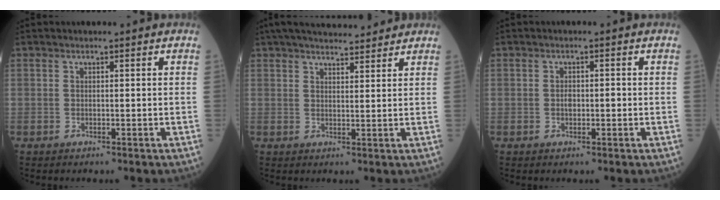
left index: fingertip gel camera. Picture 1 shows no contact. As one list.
[{"total": 12.5, "force": [11.1, 2.3, 5.1], "torque": [-0.076, 0.030, 0.160]}, {"total": 1.6, "force": [-0.2, 0.7, 1.4], "torque": [-0.026, 0.003, -0.002]}]